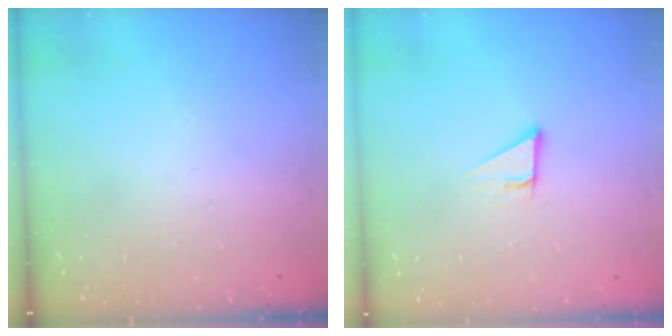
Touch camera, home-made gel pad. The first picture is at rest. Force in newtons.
{"total": 2.8, "press": 2.8, "slide": 0.2}